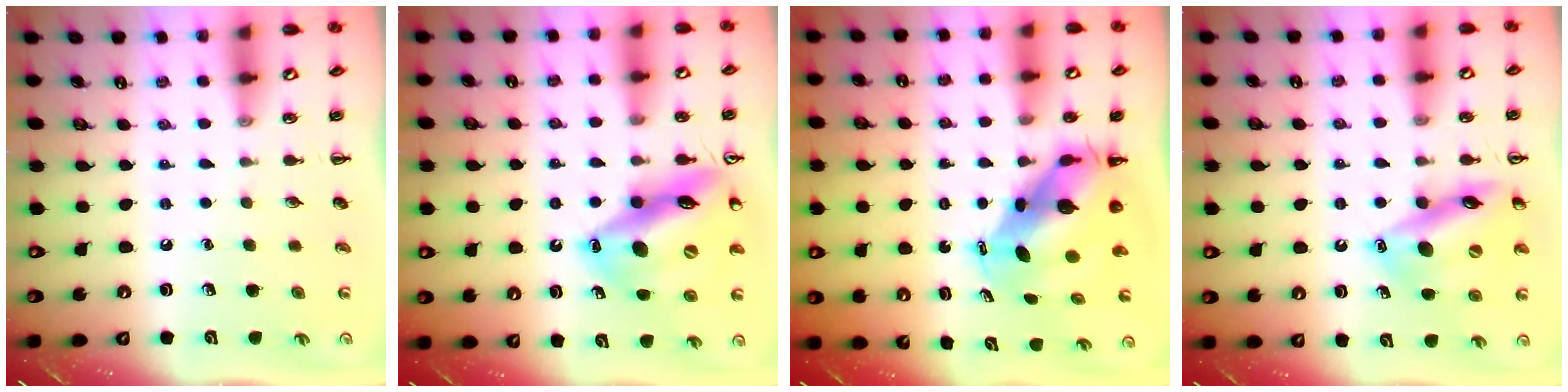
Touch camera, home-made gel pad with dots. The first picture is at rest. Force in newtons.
{"total": 18.1, "press": 17.7, "slide": 3.9}
{"total": 7.7, "press": 7.4, "slide": 2.2}
{"total": 15.5, "press": 15.1, "slide": 3.6}